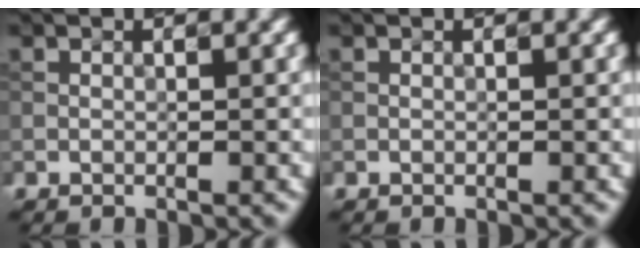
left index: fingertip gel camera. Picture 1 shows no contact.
{"total": 0.0}